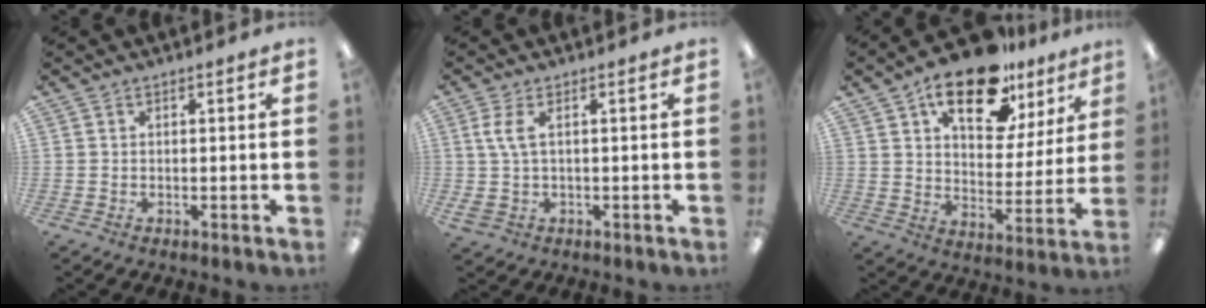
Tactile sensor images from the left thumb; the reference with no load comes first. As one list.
[{"total": 6.0, "force": [1.1, 2.8, 5.2], "torque": [-0.118, 0.001, 0.016]}, {"total": 18.3, "force": [12.1, 8.7, 10.6], "torque": [-0.158, -0.060, 0.206]}]